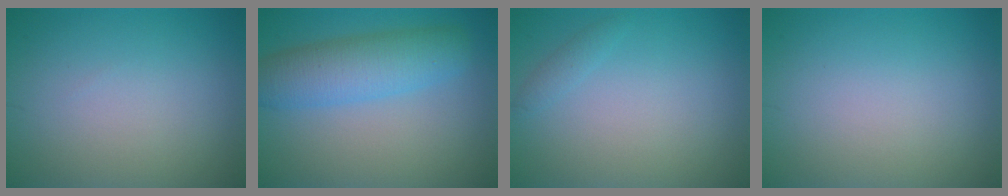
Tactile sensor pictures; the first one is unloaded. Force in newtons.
{"total": 5.5, "press": 5.5, "slide": 0.3}
{"total": 0.8, "press": 0.8, "slide": 0.0}
{"total": 0.0}